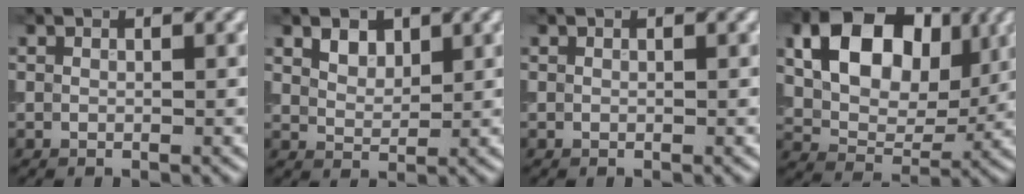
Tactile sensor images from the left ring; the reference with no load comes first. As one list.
[{"total": 2.1, "force": [1.3, 1.3, 1.1], "torque": [-0.021, 0.000, 0.025]}, {"total": 0.0}, {"total": 10.0, "force": [3.0, 6.8, 6.7], "torque": [-0.118, 0.000, 0.049]}]